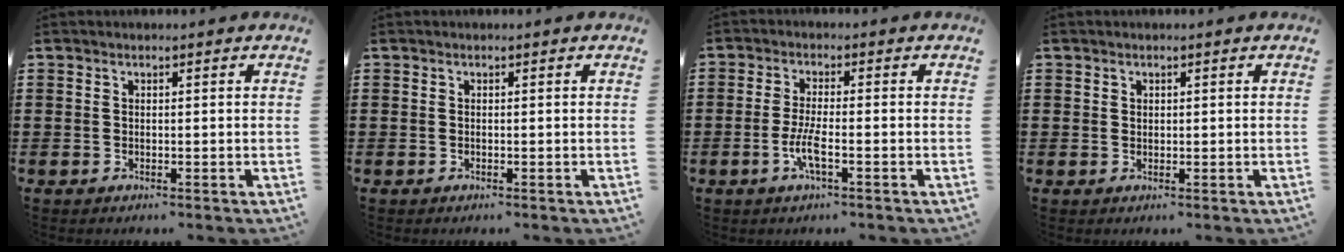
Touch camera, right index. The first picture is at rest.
{"total": 0.0}
{"total": 4.3, "force": [-1.7, 0.7, 3.9], "torque": [-0.086, -0.007, -0.037]}
{"total": 0.8, "force": [0.5, 0.6, 0.1], "torque": [-0.003, 0.004, 0.009]}